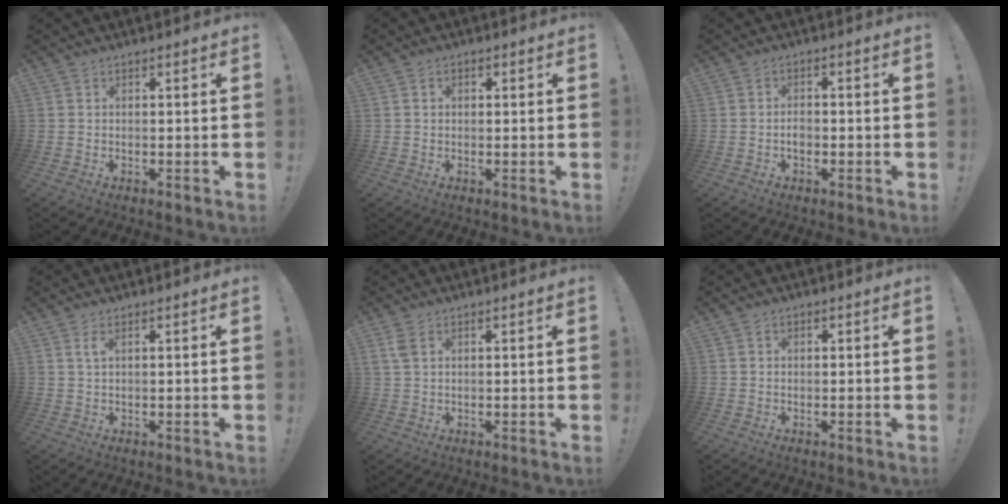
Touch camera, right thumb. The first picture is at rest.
{"total": 1.2, "force": [0.1, 1.1, 0.6], "torque": [-0.003, 0.001, 0.000]}
{"total": 2.1, "force": [-0.9, 1.2, 1.5], "torque": [-0.019, 0.002, -0.018]}
{"total": 2.0, "force": [0.8, 0.3, 1.7], "torque": [-0.030, 0.000, 0.012]}
{"total": 3.5, "force": [1.6, 1.9, 2.5], "torque": [-0.047, 0.001, 0.030]}
{"total": 0.7, "force": [0.1, 0.6, 0.2], "torque": [-0.004, 0.004, 0.001]}